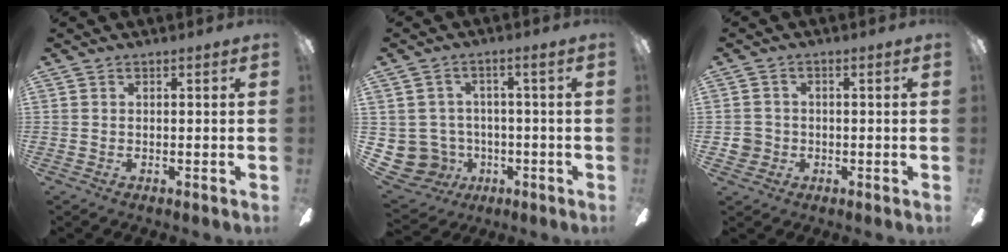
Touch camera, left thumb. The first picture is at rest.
{"total": 8.1, "force": [-1.2, 7.7, 2.2], "torque": [-0.096, 0.004, -0.017]}
{"total": 3.7, "force": [-0.8, 3.6, 0.5], "torque": [-0.010, 0.011, -0.012]}